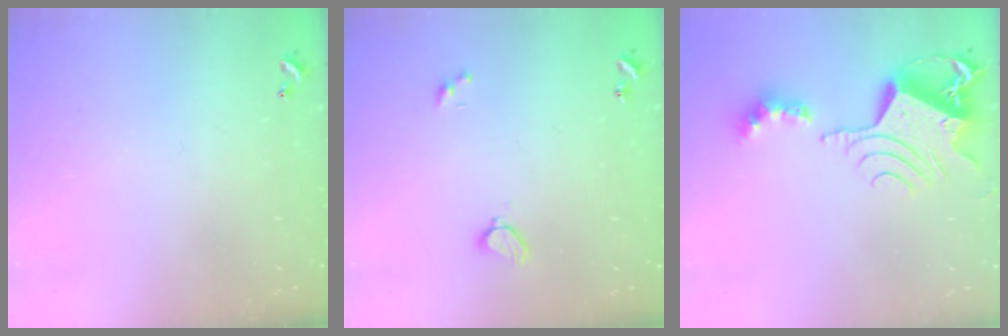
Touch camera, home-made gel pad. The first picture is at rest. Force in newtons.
{"total": 2.1, "press": 2.0, "slide": 0.5}
{"total": 10.9, "press": 10.9, "slide": 1.2}